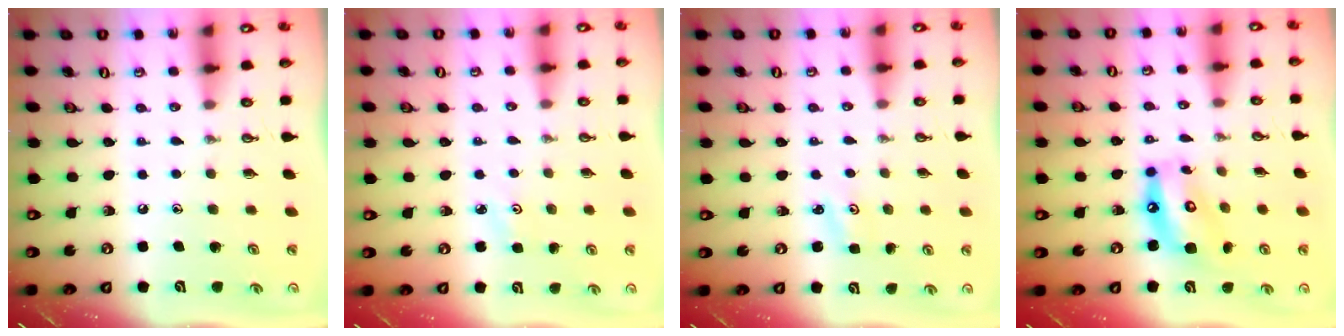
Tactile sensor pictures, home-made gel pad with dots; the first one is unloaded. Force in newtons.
{"total": 2.2, "press": 2.1, "slide": 0.3}
{"total": 2.0, "press": 2.0, "slide": 0.3}
{"total": 12.2, "press": 12.1, "slide": 1.3}